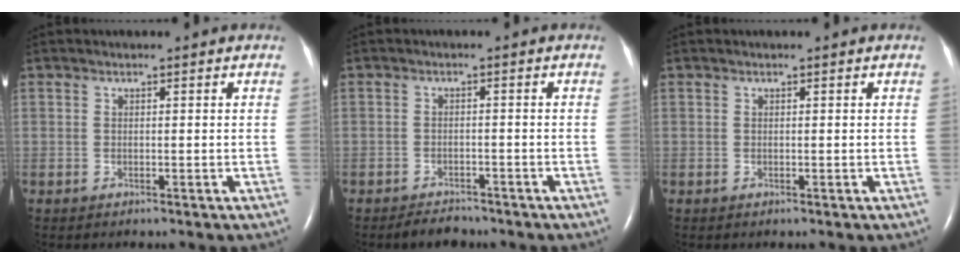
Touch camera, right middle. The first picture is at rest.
{"total": 2.9, "force": [-2.6, 1.1, 0.7], "torque": [-0.020, -0.002, -0.040]}
{"total": 0.0}